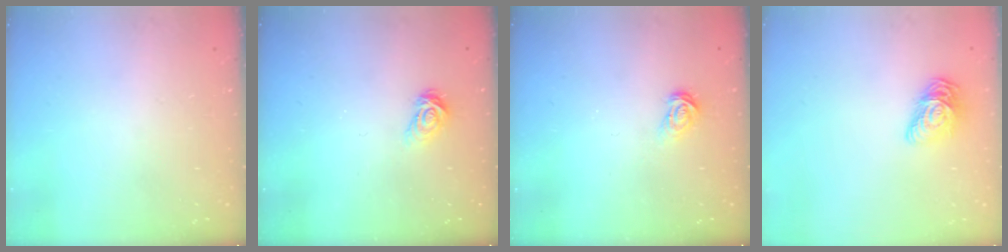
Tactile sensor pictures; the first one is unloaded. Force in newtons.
{"total": 3.9, "press": 3.9, "slide": 0.4}
{"total": 3.3, "press": 3.3, "slide": 0.1}
{"total": 10.6, "press": 10.6, "slide": 1.0}